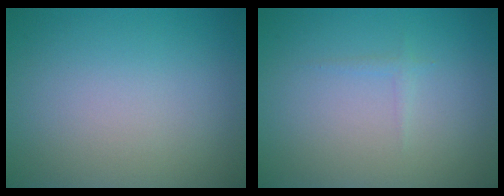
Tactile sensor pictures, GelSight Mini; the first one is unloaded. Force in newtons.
{"total": 0.6, "press": 0.6, "slide": 0.0}